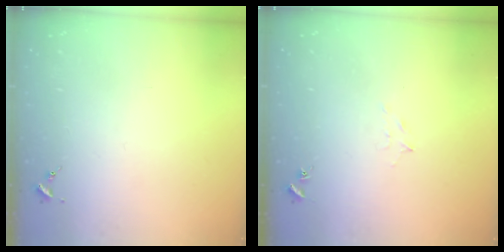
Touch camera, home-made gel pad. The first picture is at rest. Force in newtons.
{"total": 5.3, "press": 5.1, "slide": 1.0}